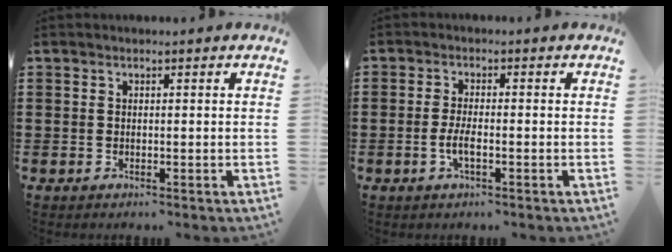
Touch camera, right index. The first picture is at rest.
{"total": 2.8, "force": [-1.0, 0.6, 2.5], "torque": [-0.053, -0.002, -0.020]}